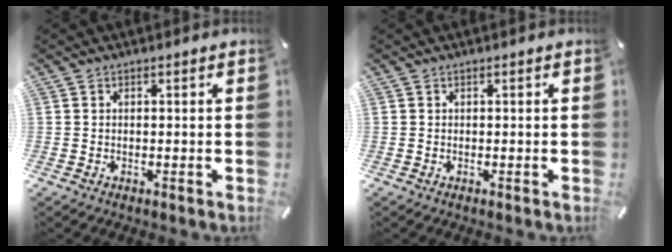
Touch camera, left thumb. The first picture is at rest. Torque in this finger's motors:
{"motor_torque": [-0.02, -0.02, 0.00, 0.00, 0.00]}